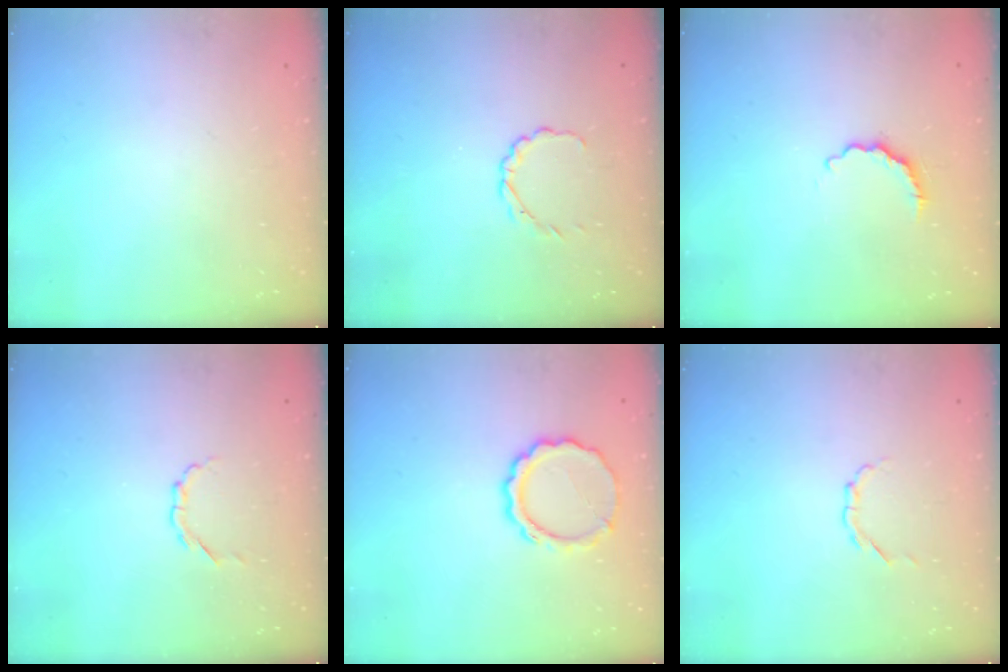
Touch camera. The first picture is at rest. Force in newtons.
{"total": 2.4, "press": 2.2, "slide": 0.9}
{"total": 4.1, "press": 4.0, "slide": 0.8}
{"total": 2.7, "press": 2.5, "slide": 1.0}
{"total": 8.6, "press": 8.4, "slide": 1.6}
{"total": 2.1, "press": 2.1, "slide": 0.6}